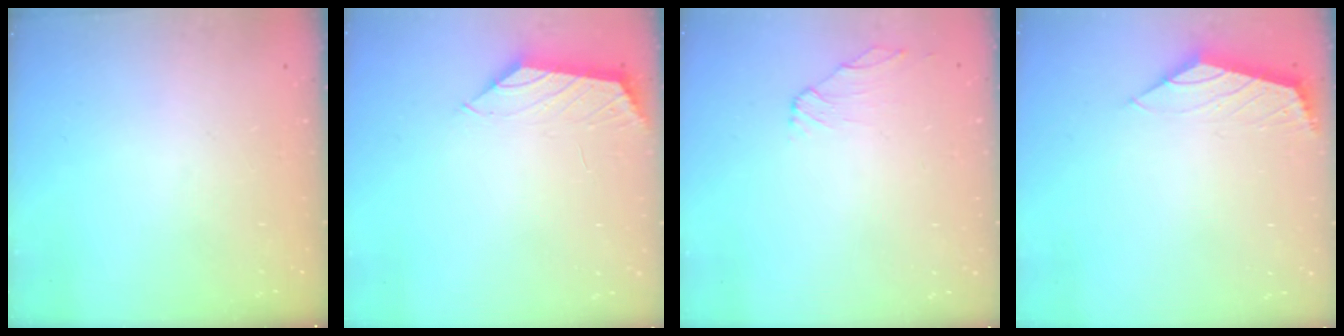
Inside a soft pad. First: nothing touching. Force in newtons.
{"total": 1.3, "press": 1.2, "slide": 0.4}
{"total": 0.6, "press": 0.5, "slide": 0.3}
{"total": 1.6, "press": 1.6, "slide": 0.2}